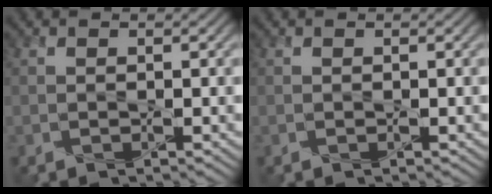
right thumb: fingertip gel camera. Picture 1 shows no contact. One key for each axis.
{"total": 0.0}